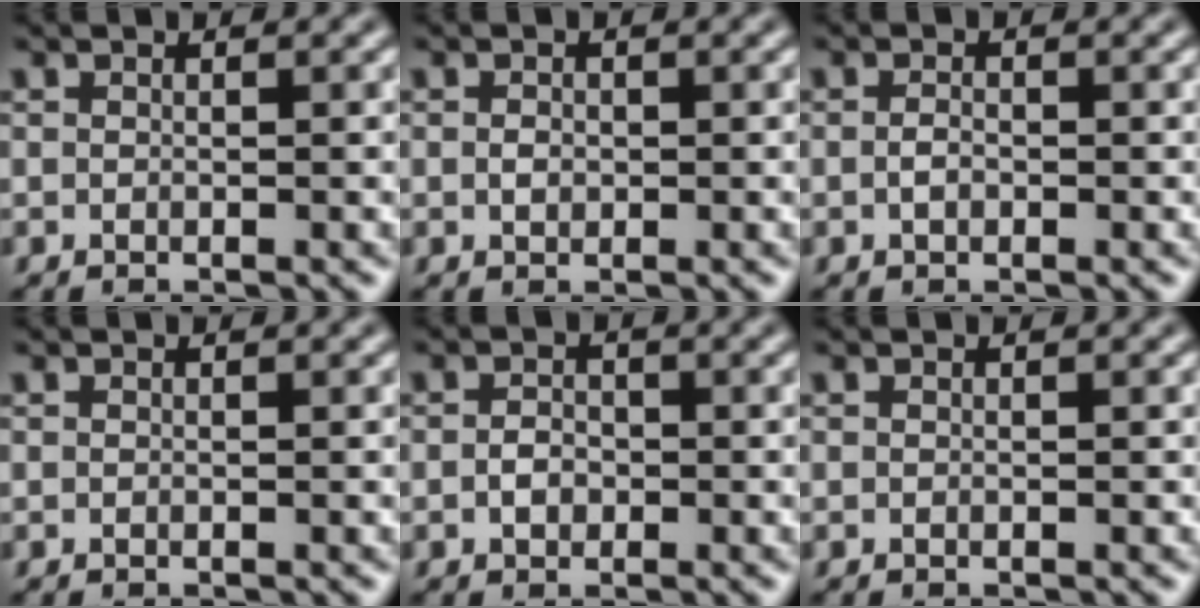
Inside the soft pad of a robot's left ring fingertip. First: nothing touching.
{"total": 0.9, "force": [0.0, 0.7, 0.6], "torque": [-0.011, -0.002, -0.002]}
{"total": 1.0, "force": [-0.3, 0.6, 0.8], "torque": [-0.018, 0.001, -0.007]}
{"total": 0.0}
{"total": 1.6, "force": [-0.4, 1.2, 0.9], "torque": [-0.017, 0.001, -0.011]}
{"total": 0.0}